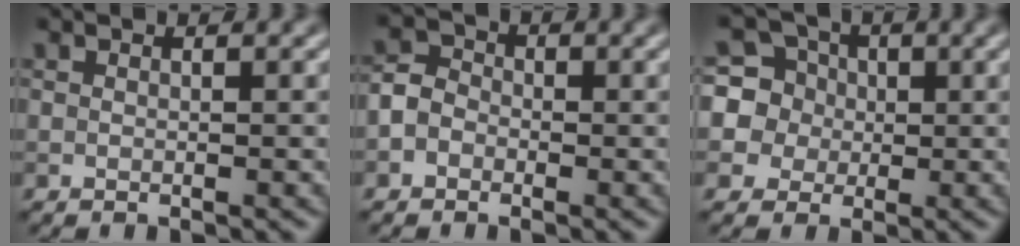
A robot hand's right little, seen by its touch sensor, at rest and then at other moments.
{"total": 2.7, "force": [-1.0, 2.2, 1.1], "torque": [-0.009, 0.006, -0.030]}
{"total": 8.2, "force": [2.1, 7.7, 2.0], "torque": [-0.064, 0.039, 0.028]}